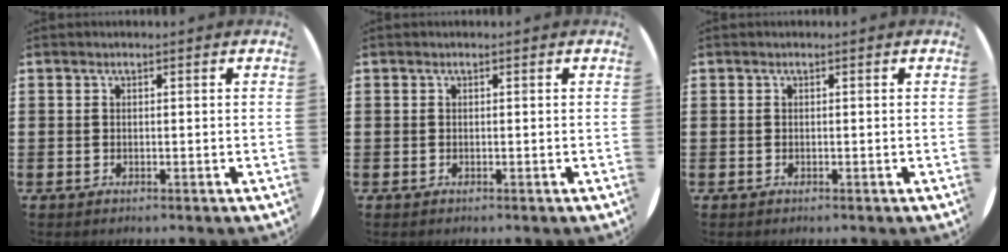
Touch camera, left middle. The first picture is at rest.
{"total": 0.0}
{"total": 0.0}